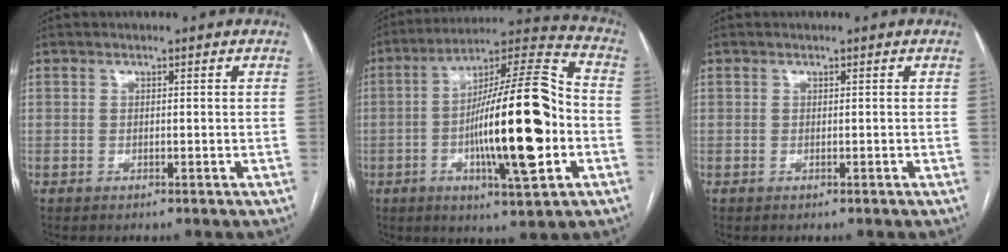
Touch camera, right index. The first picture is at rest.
{"total": 20.6, "force": [-3.7, 2.8, 20.0], "torque": [-0.327, 0.013, -0.059]}
{"total": 0.0}